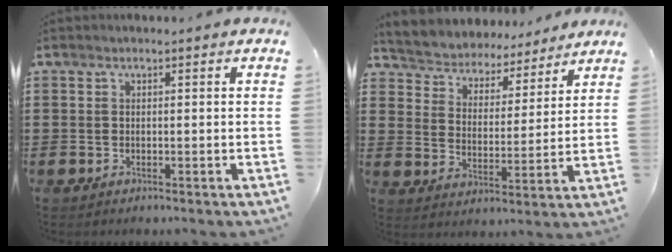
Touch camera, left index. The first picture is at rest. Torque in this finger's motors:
{"motor_torque": [1.29, -0.84, 0.56, 0.10]}